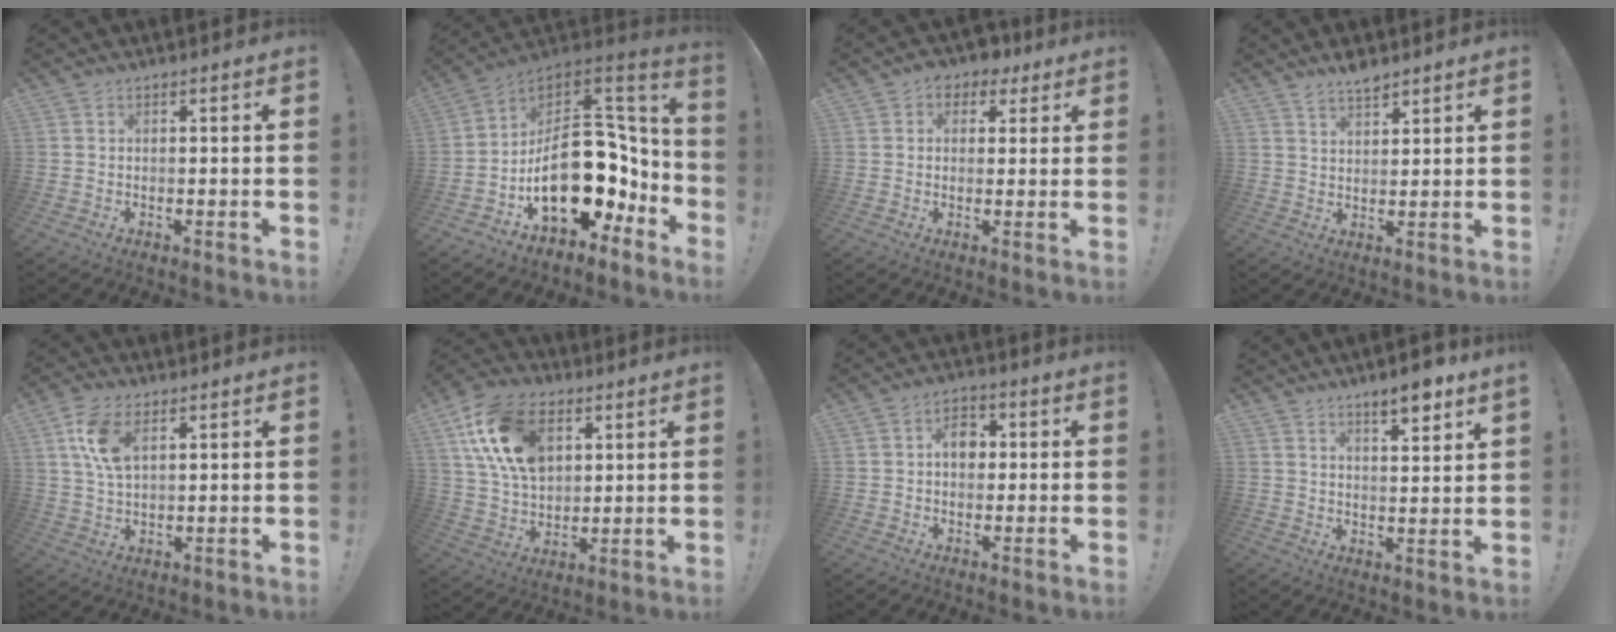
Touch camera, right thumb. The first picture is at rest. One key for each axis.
{"total": 25.6, "fx": -4.1, "fy": 16.8, "fz": 18.8, "tx": -0.268, "ty": 0.016, "tz": -0.028}
{"total": 4.7, "fx": 1.7, "fy": 4.1, "fz": 1.5, "tx": -0.011, "ty": -0.009, "tz": 0.029}
{"total": 4.5, "fx": 4.0, "fy": 1.3, "fz": 1.5, "tx": -0.016, "ty": -0.030, "tz": 0.071}
{"total": 9.5, "fx": 3.8, "fy": 5.1, "fz": 7.0, "tx": -0.150, "ty": -0.005, "tz": 0.069}
{"total": 20.6, "fx": 7.8, "fy": 13.7, "fz": 13.2, "tx": -0.239, "ty": -0.022, "tz": 0.146}
{"total": 7.0, "fx": 0.9, "fy": 5.2, "fz": 4.6, "tx": -0.059, "ty": 0.004, "tz": 0.012}
{"total": 7.0, "fx": 5.3, "fy": 0.7, "fz": 4.6, "tx": -0.063, "ty": -0.035, "tz": 0.085}